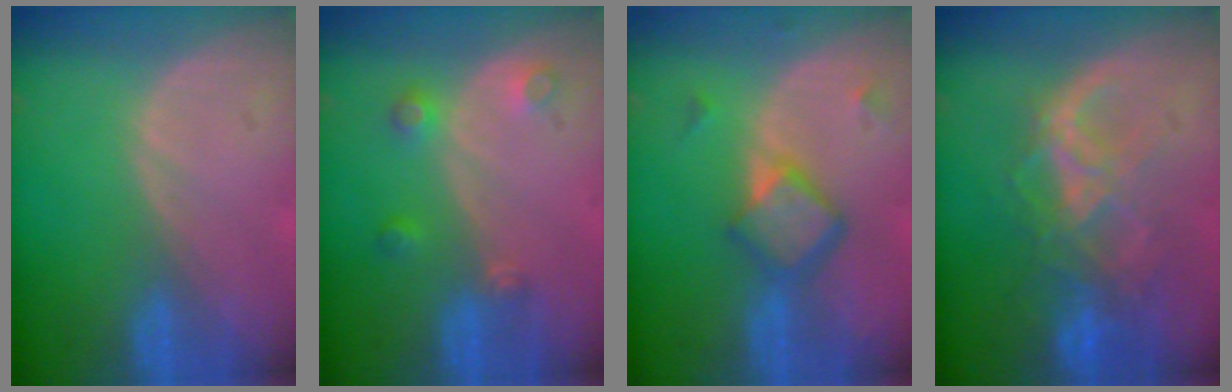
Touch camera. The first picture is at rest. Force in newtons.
{"total": 3.4, "press": 3.0, "slide": 1.5}
{"total": 5.9, "press": 5.1, "slide": 2.9}
{"total": 8.9, "press": 7.6, "slide": 4.8}